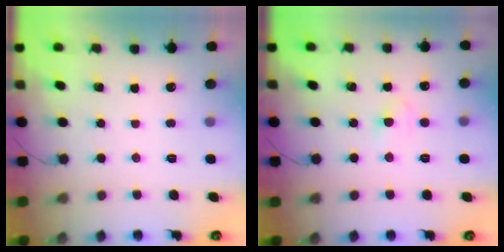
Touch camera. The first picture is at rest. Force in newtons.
{"total": 3.3, "press": 3.1, "slide": 1.1}